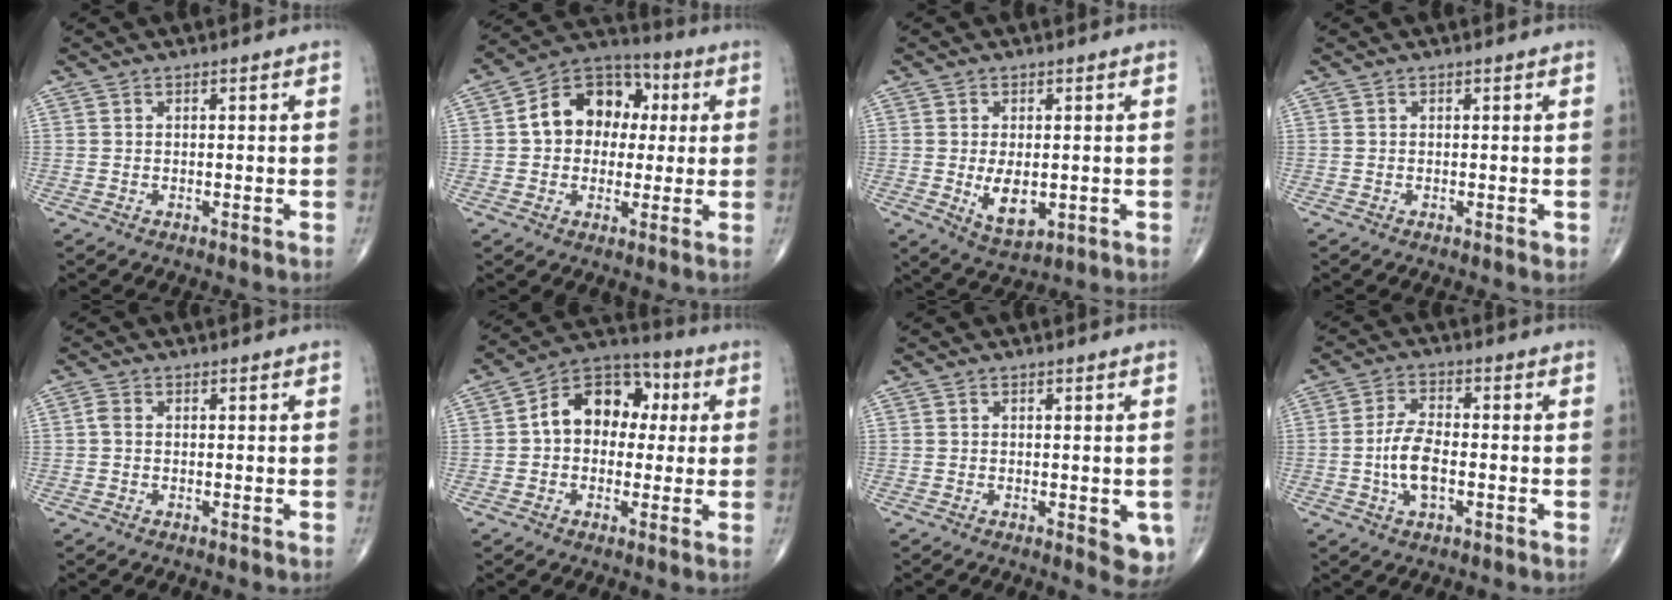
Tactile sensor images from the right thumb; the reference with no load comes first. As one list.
[{"total": 13.9, "force": [1.9, 10.6, 8.7], "torque": [-0.097, 0.025, 0.020]}, {"total": 6.6, "force": [-0.8, 3.6, 5.4], "torque": [-0.080, -0.014, -0.001]}, {"total": 0.6, "force": [-0.1, 0.4, 0.4], "torque": [-0.002, 0.000, -0.004]}, {"total": 1.3, "force": [-0.1, 0.9, 0.9], "torque": [-0.016, 0.001, -0.005]}, {"total": 13.0, "force": [1.6, 9.4, 8.9], "torque": [-0.101, 0.033, 0.012]}, {"total": 4.8, "force": [-1.3, 2.0, 4.1], "torque": [-0.028, -0.006, -0.015]}, {"total": 7.2, "force": [-1.5, 3.4, 6.2], "torque": [-0.124, 0.012, -0.029]}]